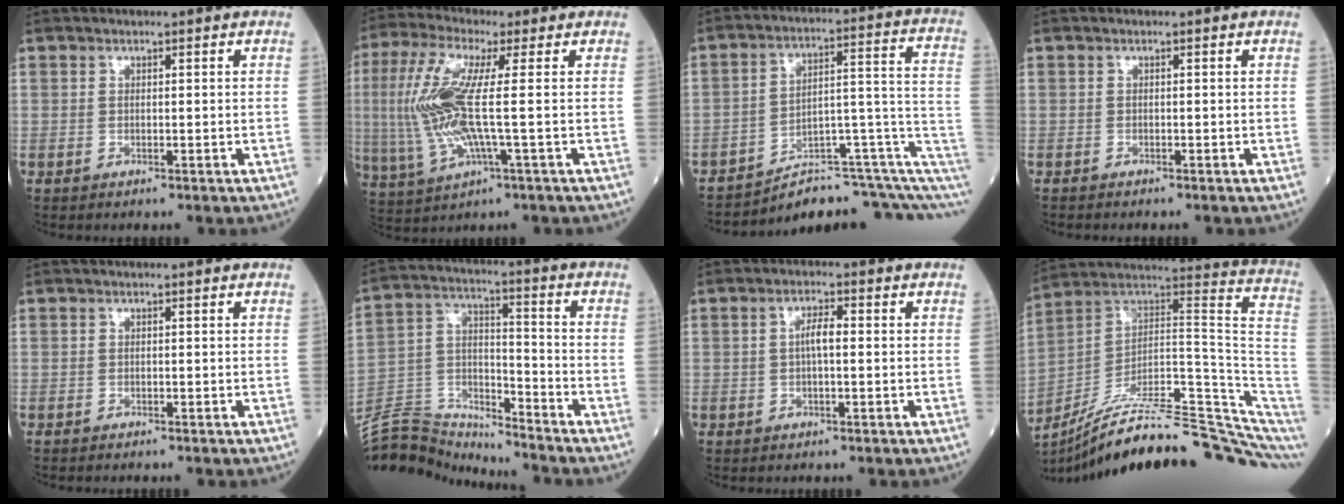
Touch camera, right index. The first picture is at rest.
{"total": 12.7, "force": [0.3, 1.8, 12.5], "torque": [-0.293, 0.005, 0.001]}
{"total": 12.7, "force": [-8.5, 3.3, 8.8], "torque": [-0.105, 0.084, -0.119]}
{"total": 0.8, "force": [-0.8, 0.1, 0.2], "torque": [-0.006, -0.002, -0.014]}
{"total": 0.6, "force": [-0.5, 0.1, 0.0], "torque": [-0.002, -0.001, -0.012]}
{"total": 12.5, "force": [-12.4, 1.8, 0.4], "torque": [-0.013, 0.054, -0.228]}
{"total": 2.7, "force": [0.0, 0.6, 2.6], "torque": [-0.050, 0.007, -0.001]}
{"total": 25.6, "force": [-20.1, 2.6, 15.6], "torque": [-0.152, 0.047, -0.307]}